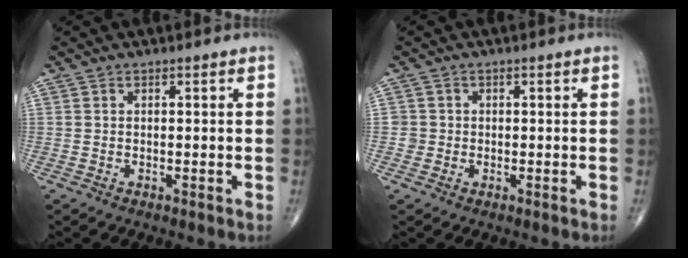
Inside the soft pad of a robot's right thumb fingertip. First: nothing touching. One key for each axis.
{"total": 1.6, "fx": -0.2, "fy": 1.6, "fz": -0.1, "tx": 0.014, "ty": 0.008, "tz": -0.007}